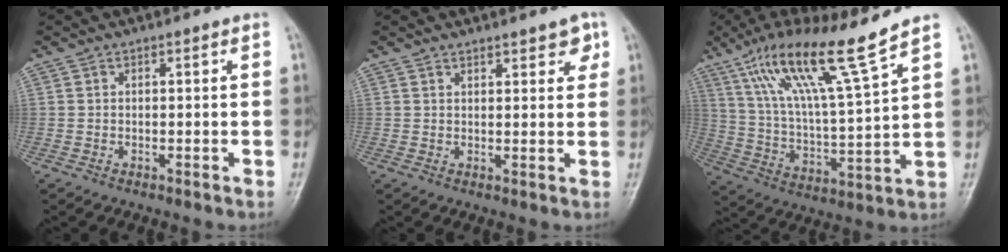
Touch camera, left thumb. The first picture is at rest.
{"total": 4.2, "force": [2.7, 1.9, 2.6], "torque": [-0.010, -0.012, 0.034]}
{"total": 16.8, "force": [11.4, 0.6, 12.4], "torque": [-0.215, -0.051, 0.208]}